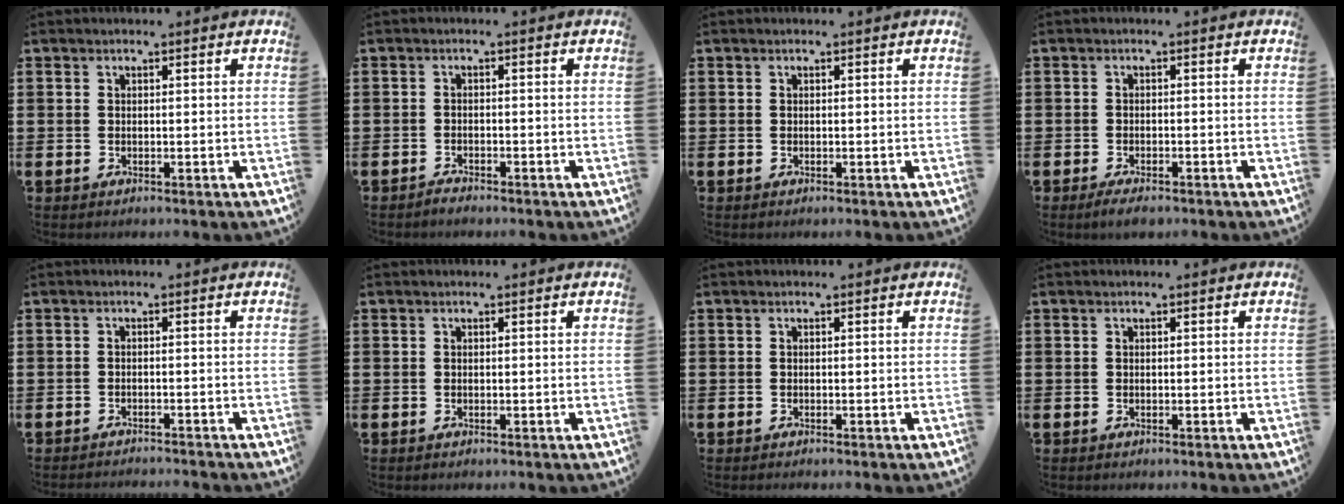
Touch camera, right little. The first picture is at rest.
{"total": 0.9, "force": [-0.9, 0.1, 0.0], "torque": [-0.002, -0.001, -0.018]}
{"total": 0.0}
{"total": 1.6, "force": [-1.2, 0.4, 1.0], "torque": [-0.010, -0.002, -0.024]}
{"total": 1.1, "force": [-1.1, -0.2, -0.1], "torque": [-0.001, 0.002, -0.023]}
{"total": 0.0}
{"total": 0.0}
{"total": 0.0}